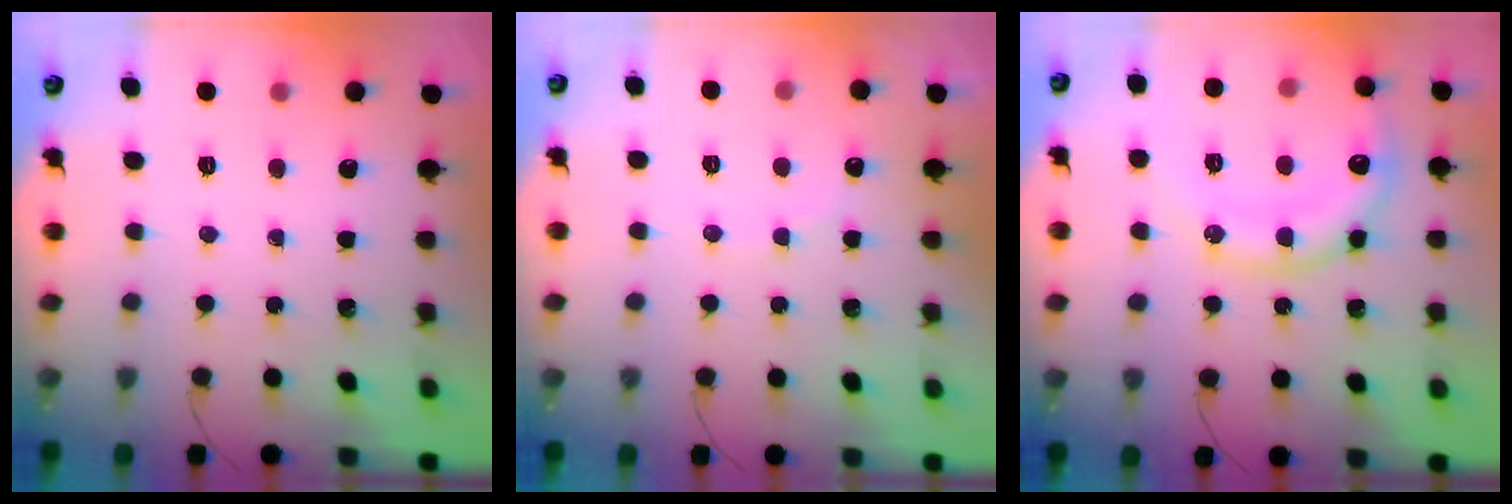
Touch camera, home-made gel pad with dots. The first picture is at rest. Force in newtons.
{"total": 6.0, "press": 5.9, "slide": 1.1}
{"total": 15.8, "press": 15.7, "slide": 1.5}